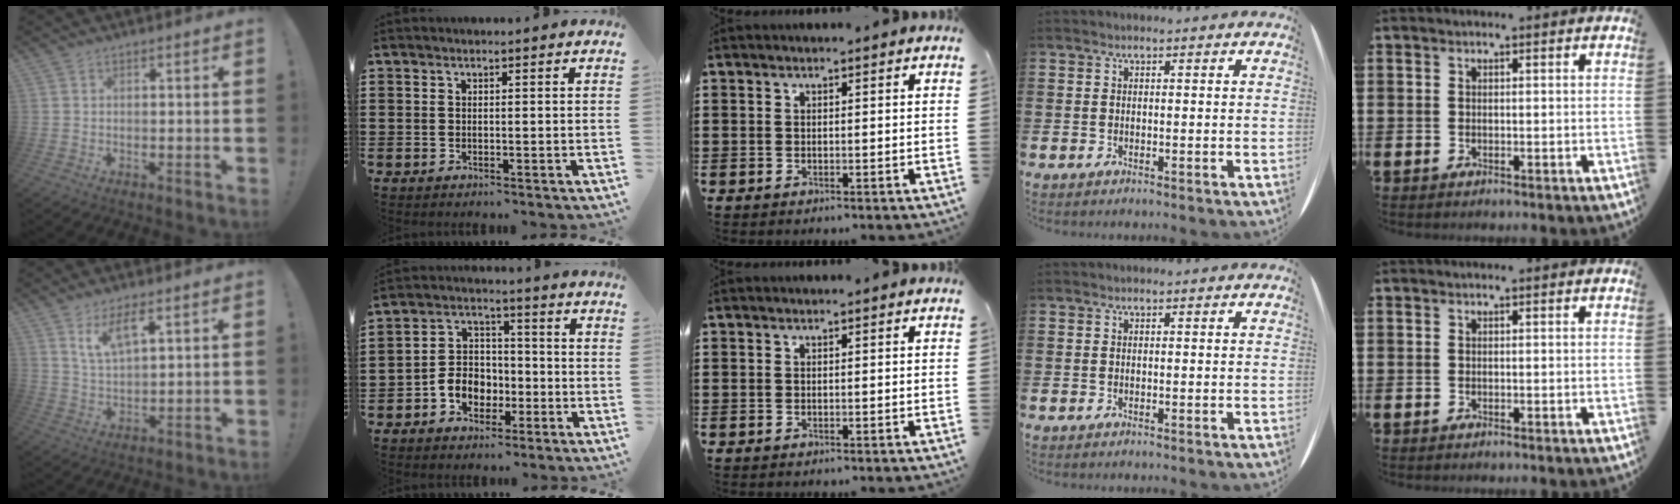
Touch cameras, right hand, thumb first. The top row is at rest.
{"thumb": {"total": 7.5, "force": [4.6, 2.1, 5.5], "torque": [-0.104, -0.016, 0.080]}, "index": {"total": 5.8, "force": [-2.5, 4.8, 2.0], "torque": [-0.053, 0.014, -0.049]}}